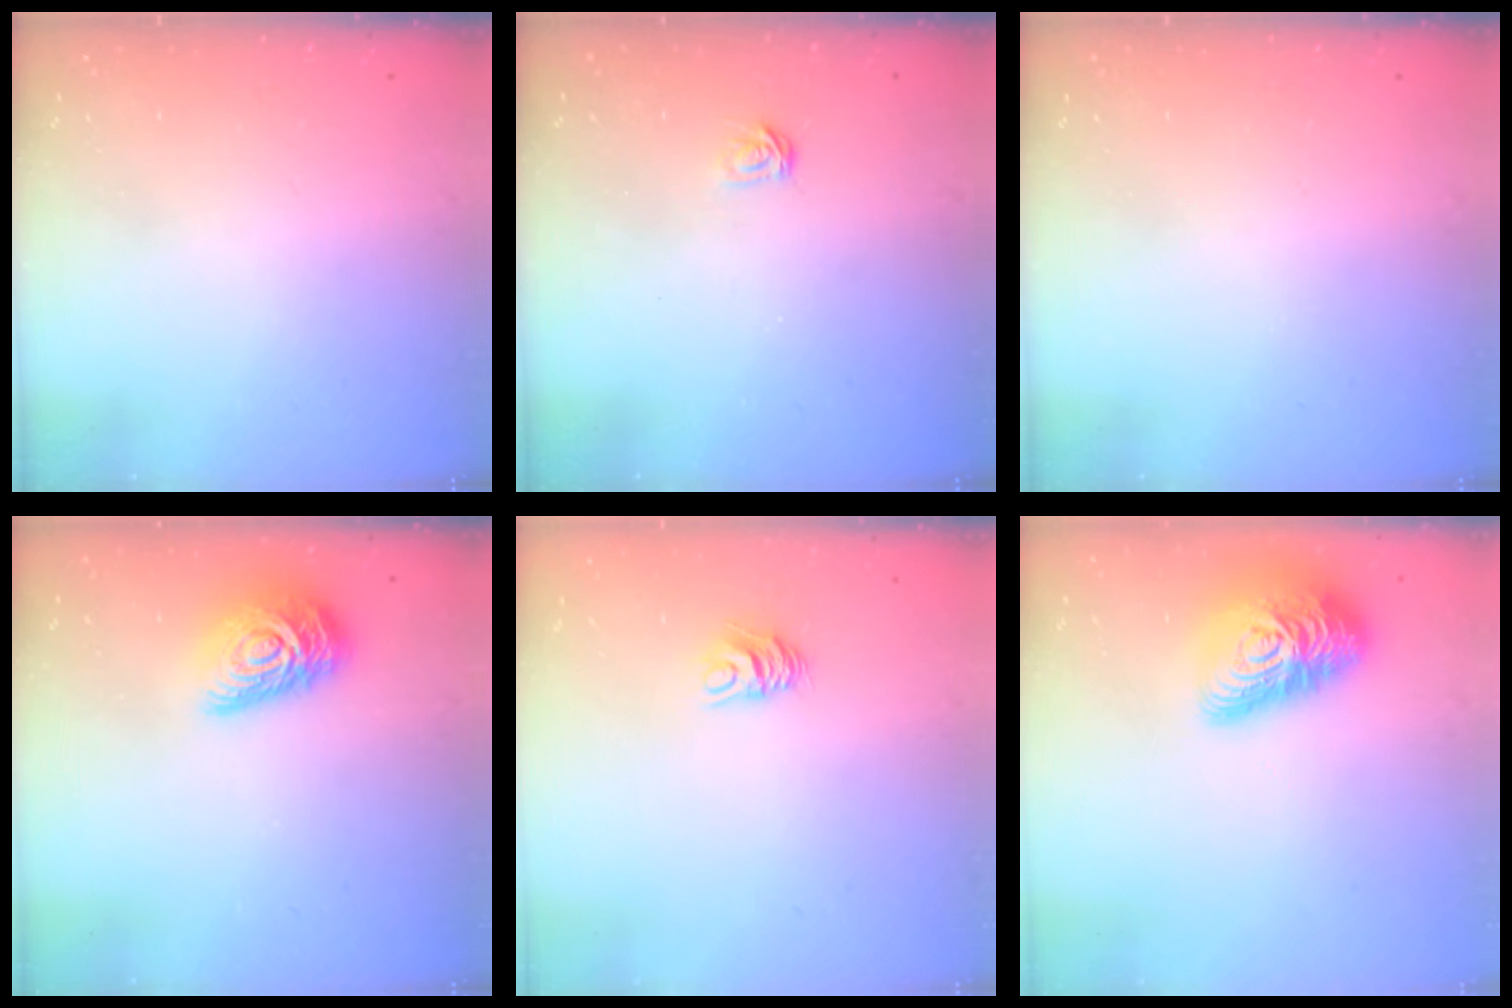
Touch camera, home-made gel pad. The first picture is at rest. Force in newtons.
{"total": 3.2, "press": 3.2, "slide": 0.2}
{"total": 0.0}
{"total": 13.8, "press": 13.8, "slide": 0.9}
{"total": 6.2, "press": 6.2, "slide": 0.1}
{"total": 19.5, "press": 19.5, "slide": 1.0}